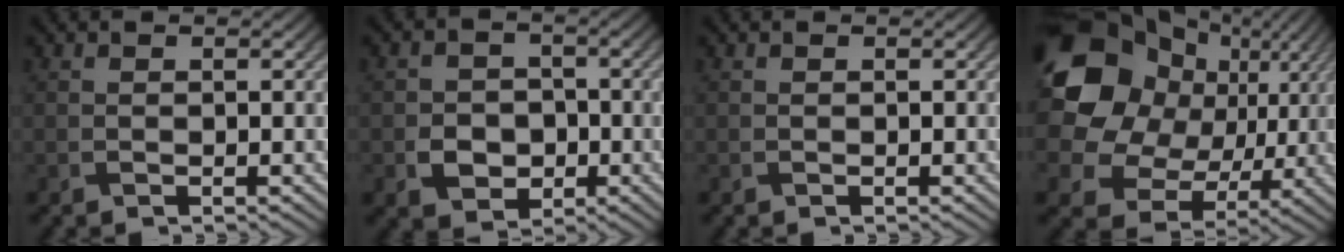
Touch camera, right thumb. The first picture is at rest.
{"total": 4.7, "force": [-1.4, 4.0, 2.1], "torque": [-0.037, -0.006, -0.036]}
{"total": 0.0}
{"total": 20.2, "force": [5.5, 16.7, 10.1], "torque": [-0.271, 0.018, 0.120]}